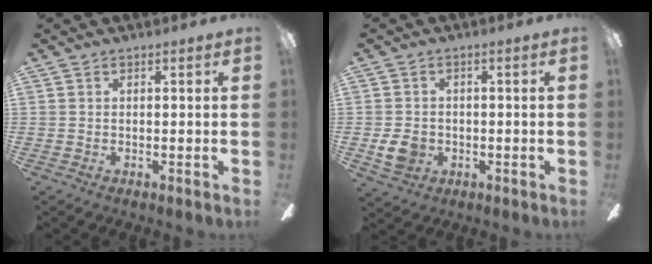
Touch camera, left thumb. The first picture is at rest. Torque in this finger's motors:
{"motor_torque": [-0.12, 0.13, 0.18, -0.08, 0.02]}